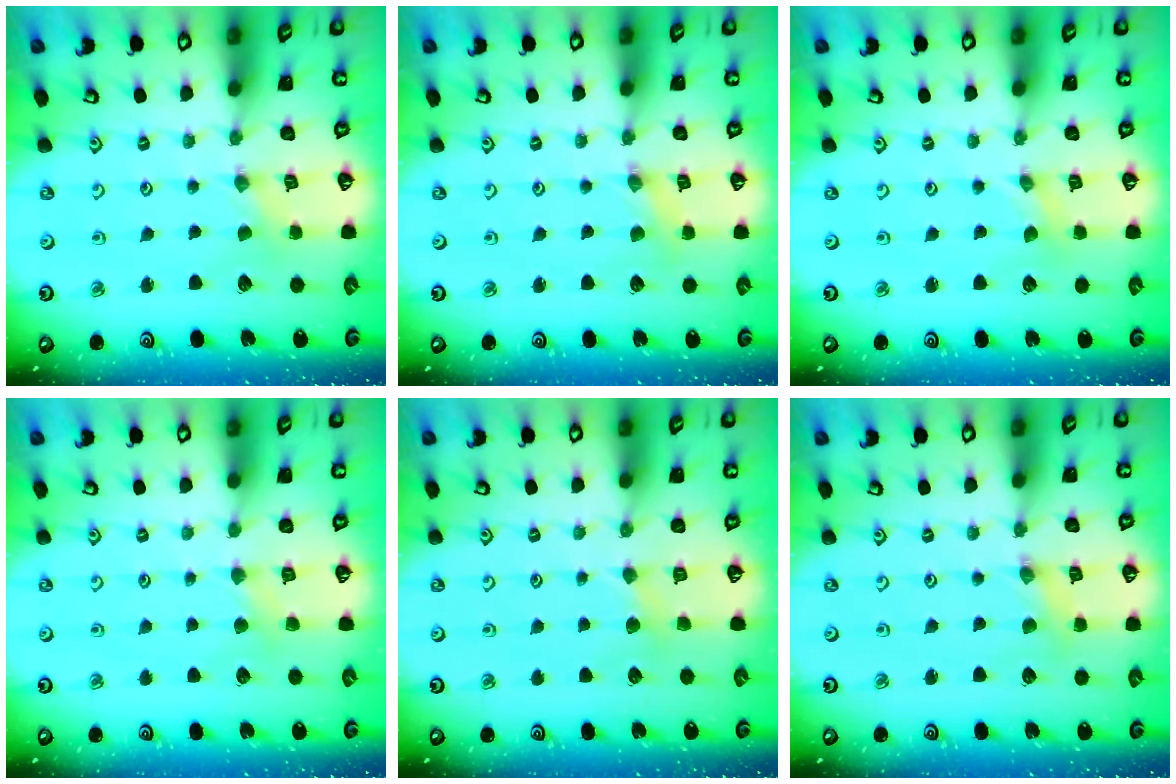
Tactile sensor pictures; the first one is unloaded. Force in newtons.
{"total": 1.6, "press": 1.6, "slide": 0.2}
{"total": 0.0}
{"total": 2.8, "press": 2.8, "slide": 0.6}
{"total": 3.0, "press": 3.0, "slide": 0.2}
{"total": 1.6, "press": 1.6, "slide": 0.2}